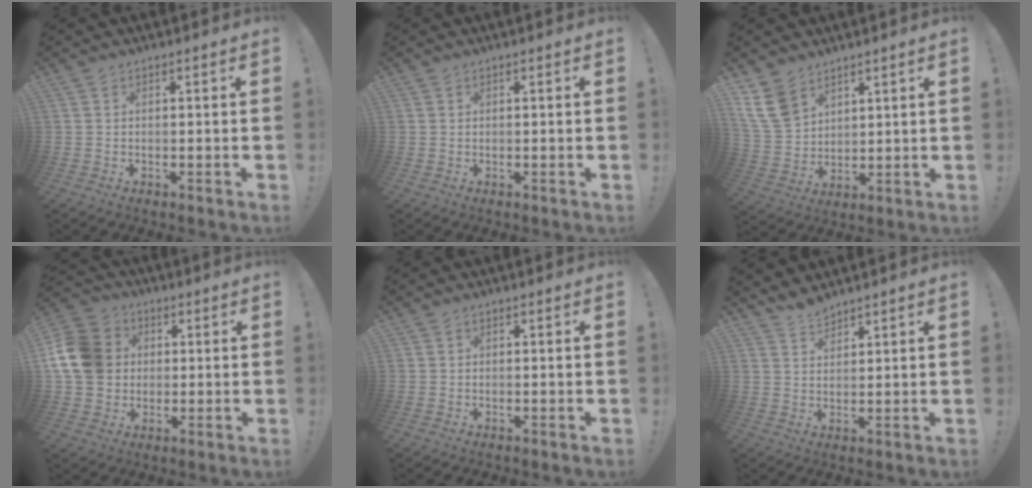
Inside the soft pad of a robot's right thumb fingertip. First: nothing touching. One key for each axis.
{"total": 0.0}
{"total": 11.6, "fx": 7.4, "fy": 7.3, "fz": 5.1, "tx": -0.106, "ty": -0.035, "tz": 0.151}
{"total": 15.5, "fx": 2.5, "fy": 13.1, "fz": 7.8, "tx": -0.136, "ty": 0.003, "tz": 0.054}
{"total": 0.0}
{"total": 3.8, "fx": 3.7, "fy": 0.6, "fz": 0.8, "tx": -0.009, "ty": -0.028, "tz": 0.066}